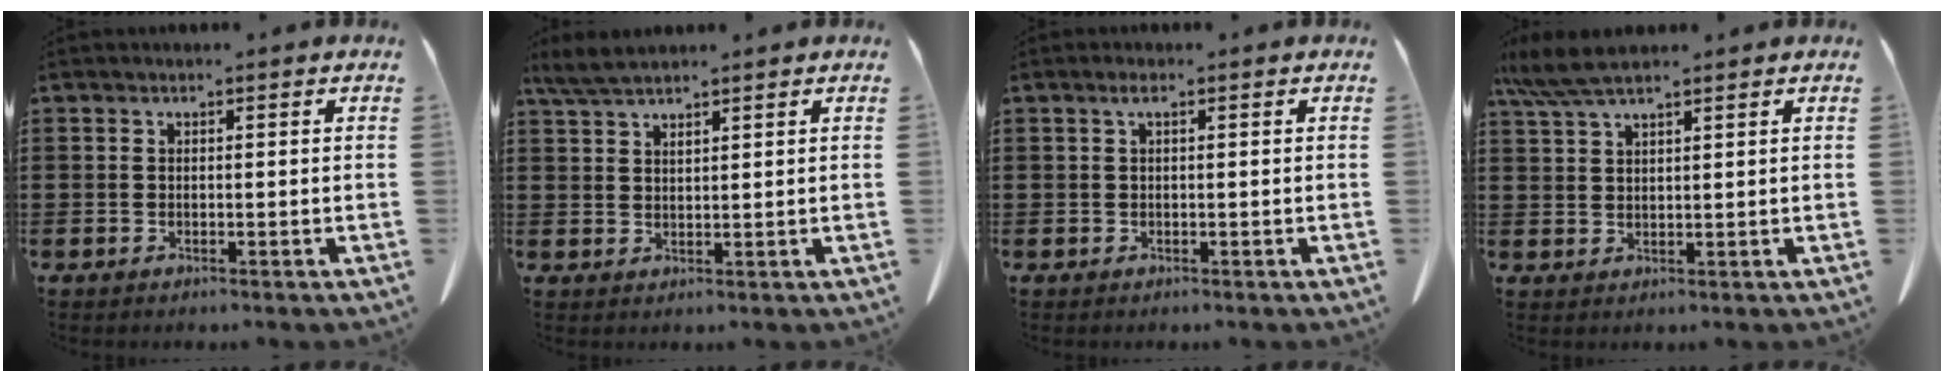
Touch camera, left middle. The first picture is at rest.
{"total": 3.3, "force": [2.8, 0.3, 1.6], "torque": [-0.038, -0.003, 0.054]}
{"total": 1.2, "force": [0.3, 0.3, 1.1], "torque": [-0.024, 0.003, 0.006]}
{"total": 5.5, "force": [4.3, 0.8, 3.3], "torque": [-0.075, -0.004, 0.081]}